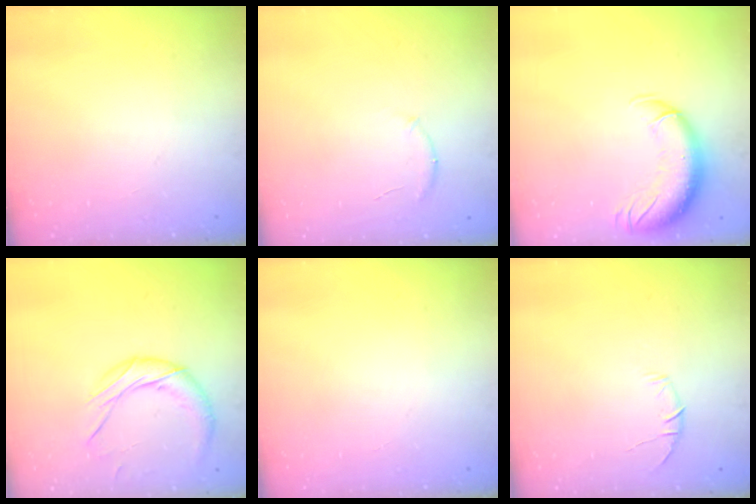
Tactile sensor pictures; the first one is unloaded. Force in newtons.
{"total": 6.3, "press": 6.1, "slide": 1.8}
{"total": 12.4, "press": 11.9, "slide": 3.6}
{"total": 10.8, "press": 10.8, "slide": 0.6}
{"total": 0.0}
{"total": 6.4, "press": 6.2, "slide": 1.6}